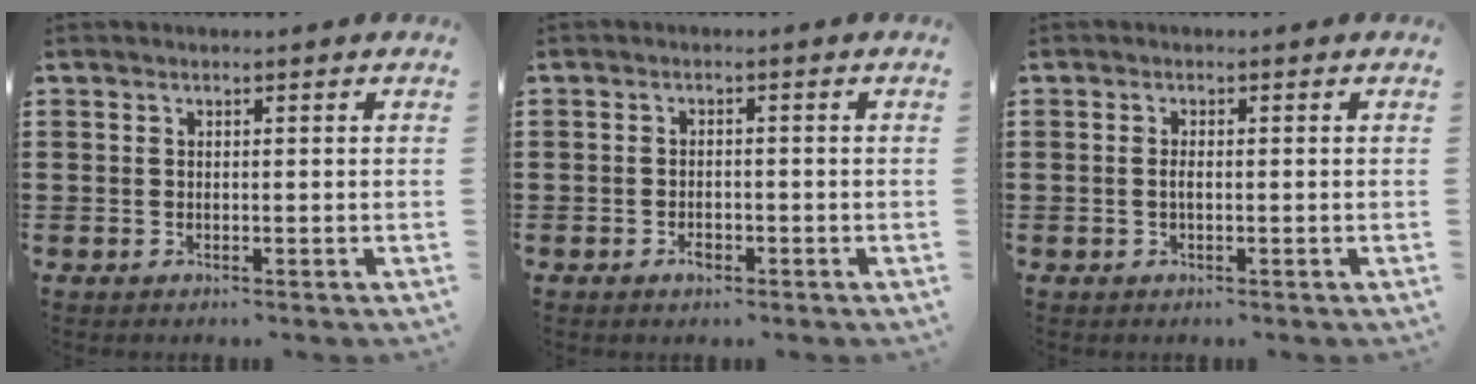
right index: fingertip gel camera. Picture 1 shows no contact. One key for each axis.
{"total": 1.7, "fx": -0.9, "fy": 1.0, "fz": 1.0, "tx": -0.021, "ty": -0.001, "tz": -0.018}
{"total": 1.0, "fx": -0.2, "fy": 0.3, "fz": 0.9, "tx": -0.027, "ty": -0.005, "tz": -0.006}